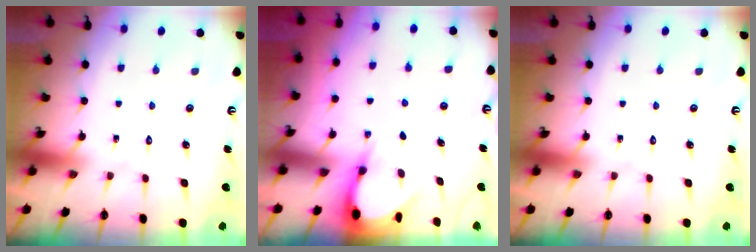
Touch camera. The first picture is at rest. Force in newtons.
{"total": 2.9, "press": 2.9, "slide": 0.3}
{"total": 0.0}